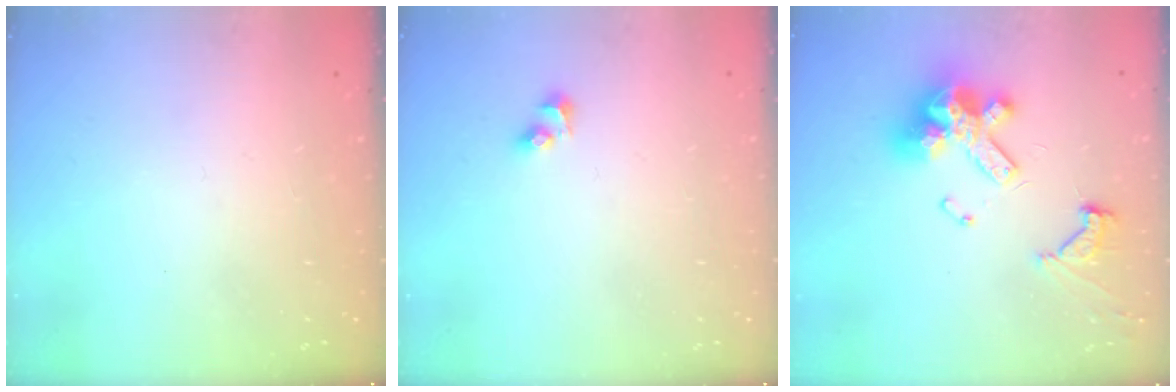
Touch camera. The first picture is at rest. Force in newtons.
{"total": 2.8, "press": 2.5, "slide": 1.2}
{"total": 14.5, "press": 14.4, "slide": 1.4}